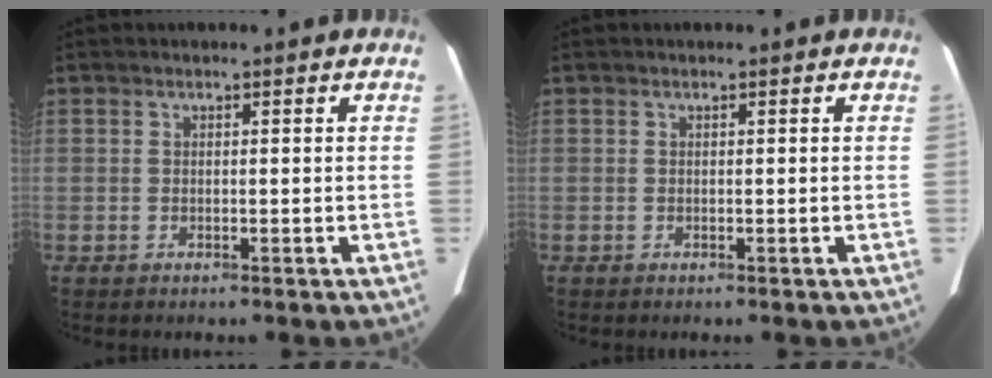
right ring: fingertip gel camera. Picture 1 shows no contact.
{"total": 0.0}